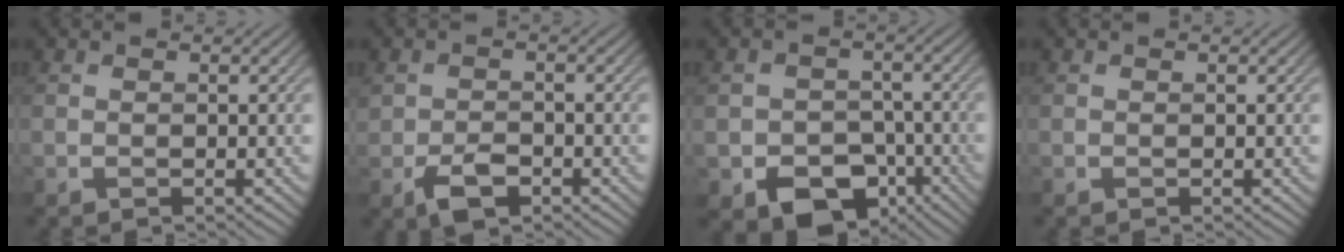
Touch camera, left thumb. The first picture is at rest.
{"total": 3.8, "force": [-2.0, 2.3, 2.2], "torque": [-0.046, -0.007, -0.038]}
{"total": 9.5, "force": [-5.1, 6.7, 4.4], "torque": [-0.074, -0.029, -0.082]}
{"total": 0.0}